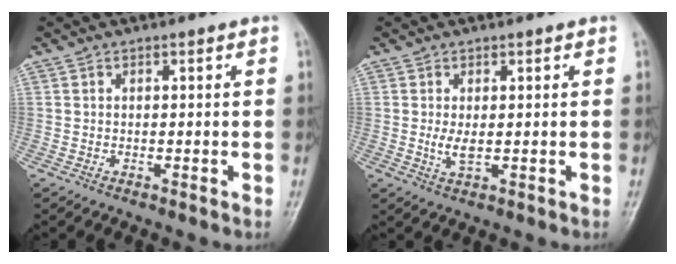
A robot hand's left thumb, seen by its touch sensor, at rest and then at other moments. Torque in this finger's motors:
{"motor_torque": [0.03, 0.04, 0.36, -0.24, 0.01]}